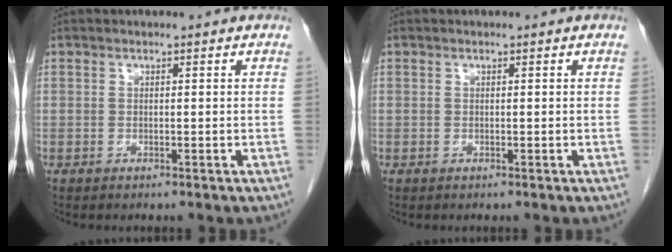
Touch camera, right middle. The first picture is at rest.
{"total": 0.0}